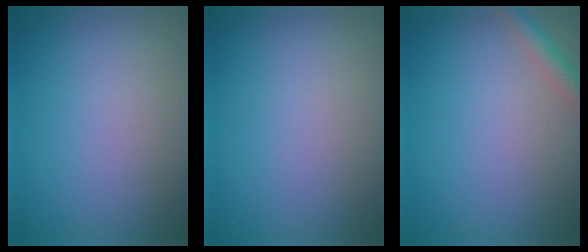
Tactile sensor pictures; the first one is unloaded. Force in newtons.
{"total": 0.0}
{"total": 2.1, "press": 2.1, "slide": 0.1}